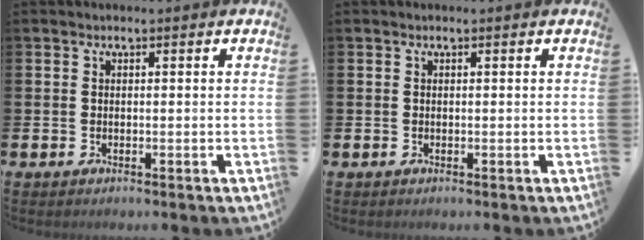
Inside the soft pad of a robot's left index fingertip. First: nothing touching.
{"total": 0.0}